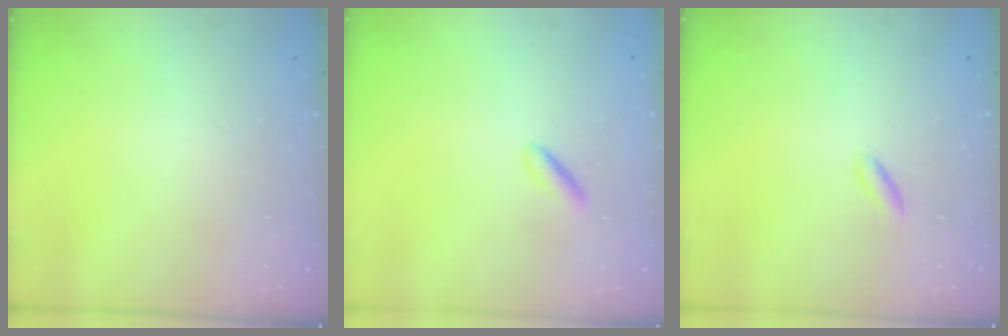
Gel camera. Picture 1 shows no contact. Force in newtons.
{"total": 1.6, "press": 1.5, "slide": 0.6}
{"total": 2.6, "press": 2.5, "slide": 0.7}